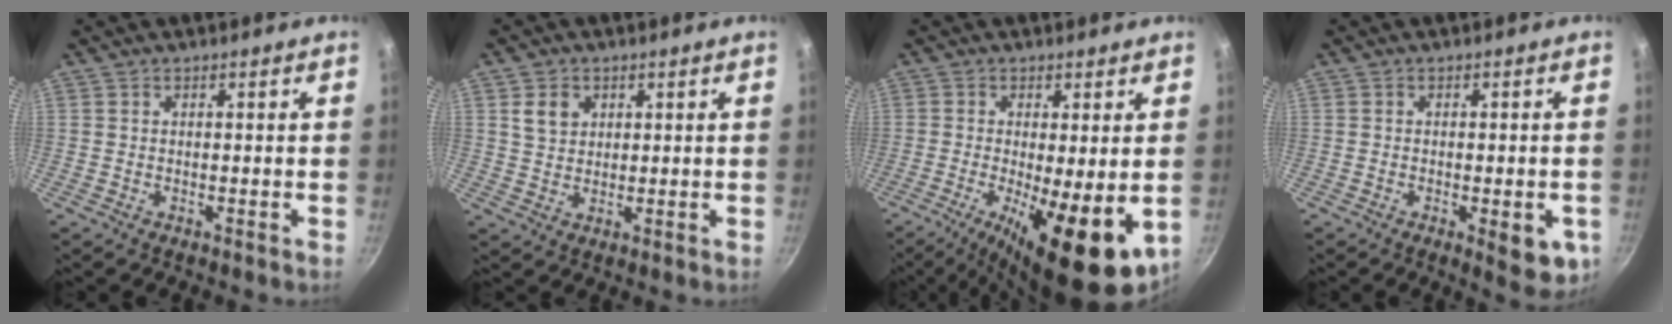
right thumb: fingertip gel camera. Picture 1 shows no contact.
{"total": 4.6, "force": [1.8, 3.6, 2.1], "torque": [-0.019, -0.008, 0.035]}
{"total": 16.3, "force": [-4.5, 5.1, 14.7], "torque": [-0.194, -0.026, -0.050]}
{"total": 7.0, "force": [-2.4, 2.6, 6.0], "torque": [-0.061, 0.000, -0.024]}